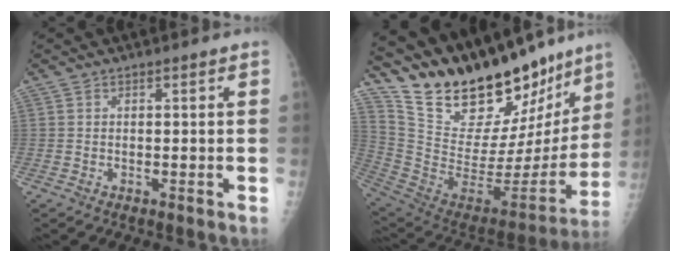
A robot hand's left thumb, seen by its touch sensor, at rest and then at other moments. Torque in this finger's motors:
{"motor_torque": [1.21, 1.08, 1.31, -1.46, 0.09]}